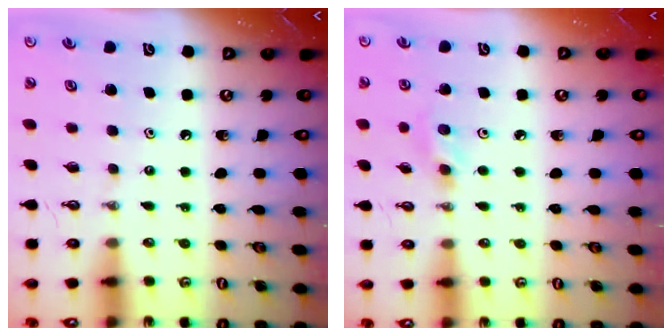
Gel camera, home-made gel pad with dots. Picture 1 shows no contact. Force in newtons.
{"total": 6.4, "press": 6.3, "slide": 0.8}